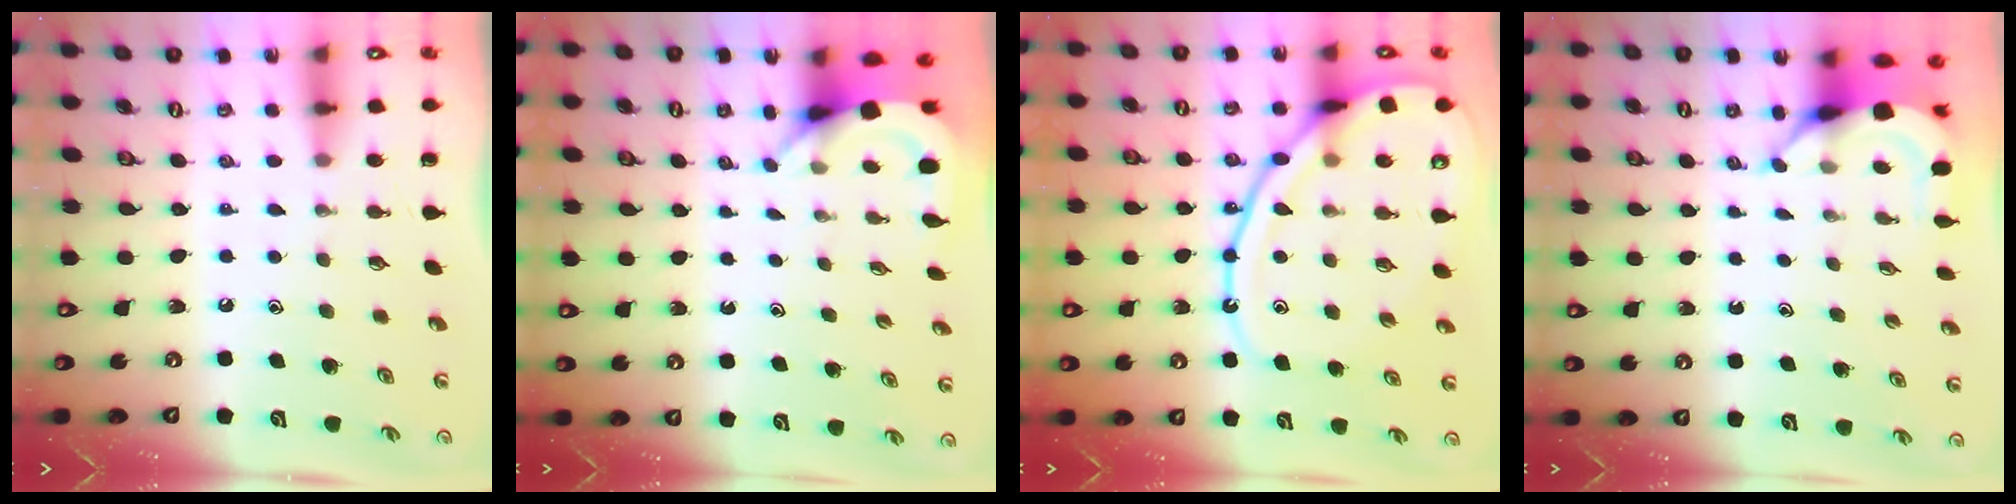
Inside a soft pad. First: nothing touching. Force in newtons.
{"total": 3.7, "press": 3.7, "slide": 0.3}
{"total": 16.6, "press": 16.6, "slide": 1.1}
{"total": 5.0, "press": 5.0, "slide": 0.6}